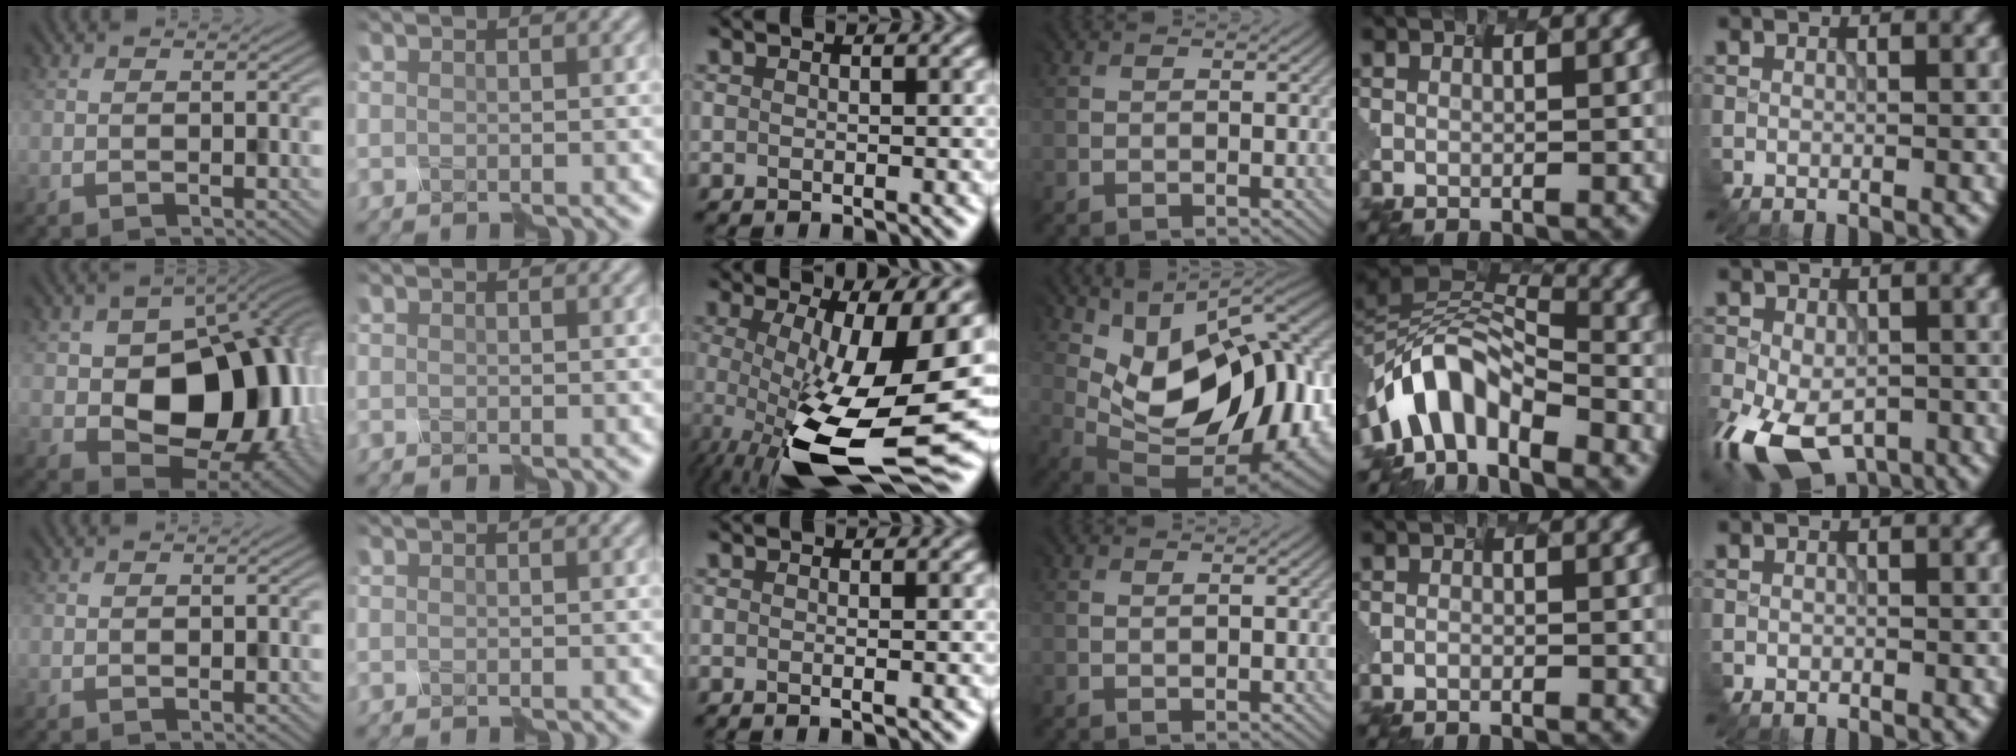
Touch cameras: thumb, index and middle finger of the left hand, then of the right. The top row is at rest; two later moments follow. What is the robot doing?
{"motion": "disassemble", "object": "markers"}